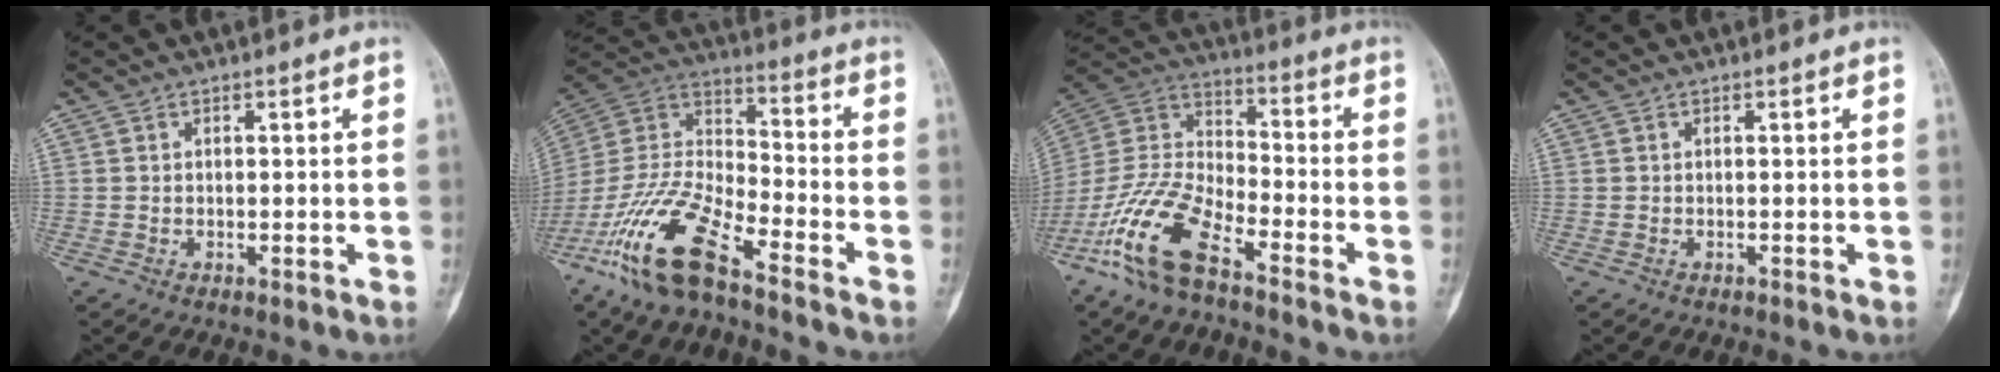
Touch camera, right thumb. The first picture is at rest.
{"total": 18.2, "force": [-11.8, 5.5, 12.7], "torque": [-0.256, 0.058, -0.226]}
{"total": 15.8, "force": [-9.8, 5.8, 10.9], "torque": [-0.226, 0.054, -0.197]}
{"total": 0.0}